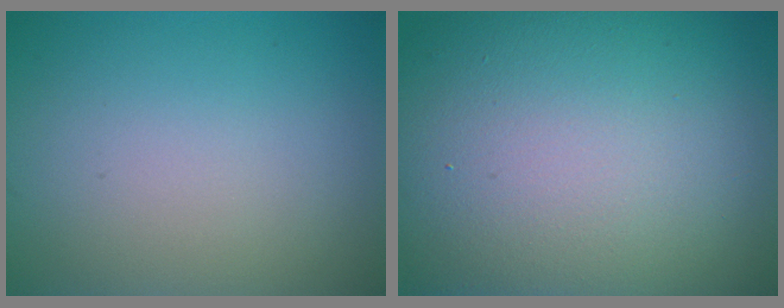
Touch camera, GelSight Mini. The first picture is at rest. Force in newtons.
{"total": 19.3, "press": 19.3, "slide": 0.3}